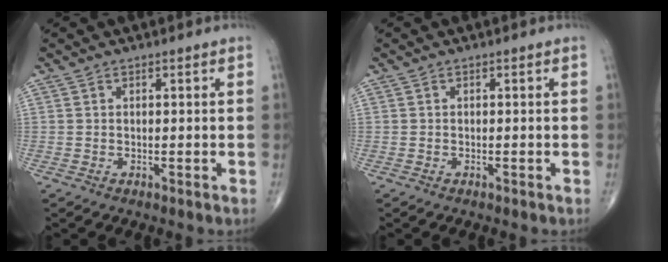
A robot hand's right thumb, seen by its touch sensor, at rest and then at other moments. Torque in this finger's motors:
{"motor_torque": [-0.17, 0.00, -0.09, -0.03, -0.01]}